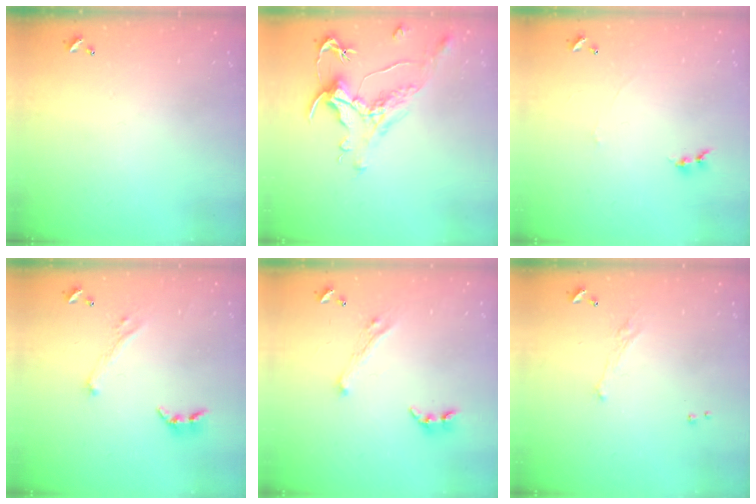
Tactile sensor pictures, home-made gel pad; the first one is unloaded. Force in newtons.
{"total": 1.7, "press": 1.1, "slide": 1.3}
{"total": 0.0}
{"total": 2.9, "press": 2.8, "slide": 0.8}
{"total": 4.1, "press": 4.0, "slide": 1.1}
{"total": 1.9, "press": 1.7, "slide": 0.8}